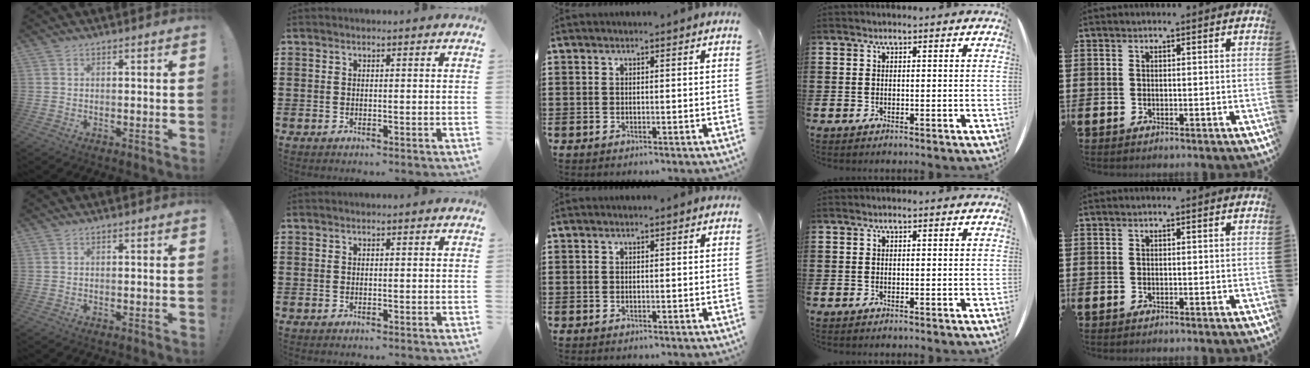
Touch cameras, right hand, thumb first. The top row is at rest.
{}